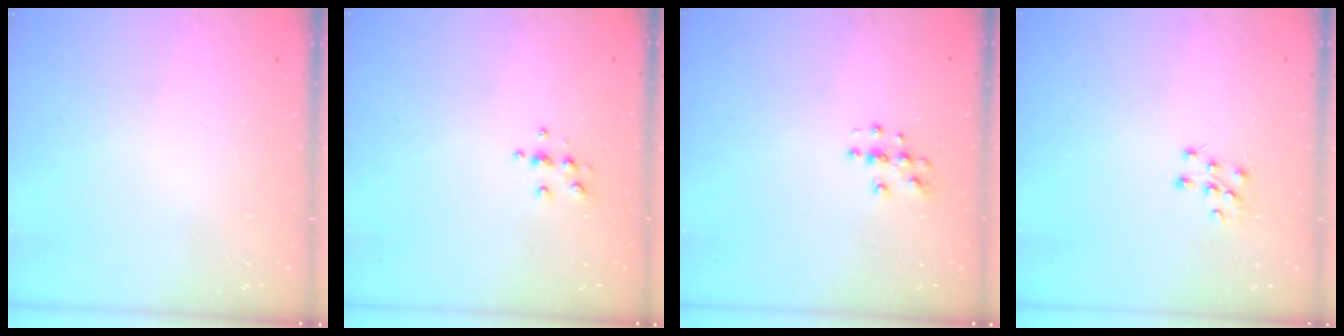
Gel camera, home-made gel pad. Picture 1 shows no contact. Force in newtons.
{"total": 4.0, "press": 3.9, "slide": 0.6}
{"total": 3.8, "press": 3.8, "slide": 0.3}
{"total": 7.2, "press": 7.1, "slide": 0.7}